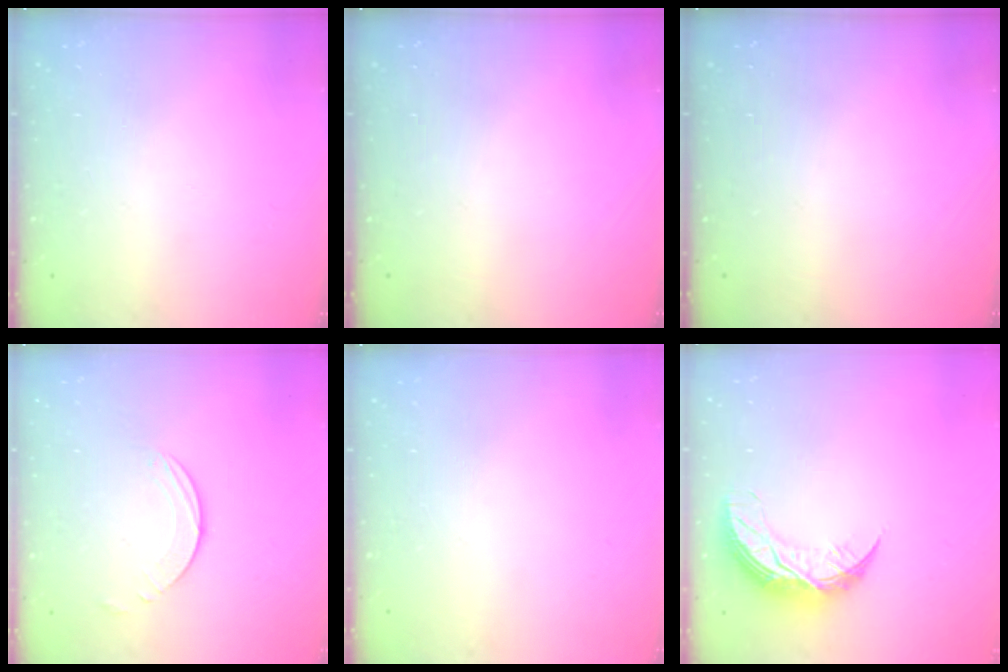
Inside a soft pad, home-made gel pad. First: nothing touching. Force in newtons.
{"total": 0.0}
{"total": 0.0}
{"total": 2.8, "press": 2.8, "slide": 0.2}
{"total": 0.0}
{"total": 9.7, "press": 9.7, "slide": 0.5}